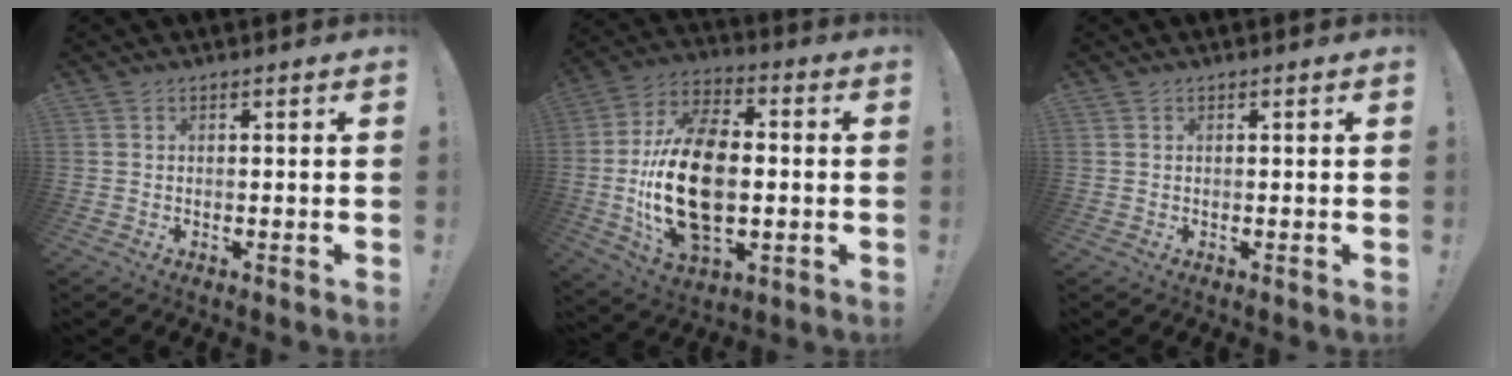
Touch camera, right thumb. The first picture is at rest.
{"total": 23.7, "force": [-2.2, 14.1, 19.0], "torque": [-0.364, 0.004, -0.034]}
{"total": 0.0}